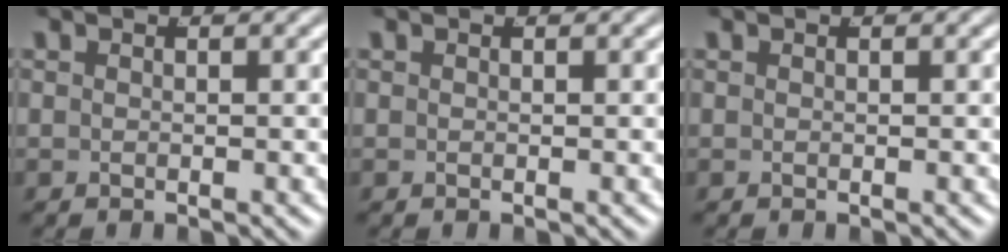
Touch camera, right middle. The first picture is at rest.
{"total": 0.0}
{"total": 0.0}